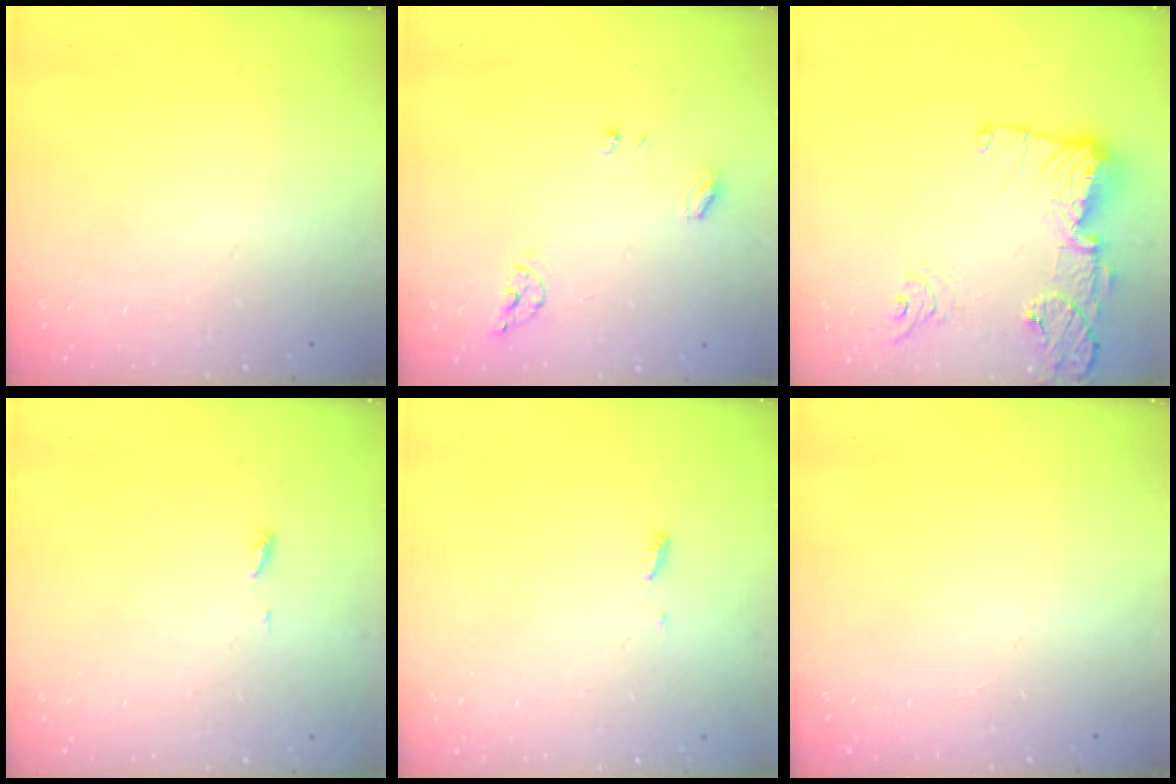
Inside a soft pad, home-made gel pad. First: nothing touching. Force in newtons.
{"total": 6.7, "press": 6.7, "slide": 0.3}
{"total": 17.1, "press": 17.0, "slide": 1.7}
{"total": 3.9, "press": 3.9, "slide": 0.6}
{"total": 3.9, "press": 3.9, "slide": 0.5}
{"total": 0.0}